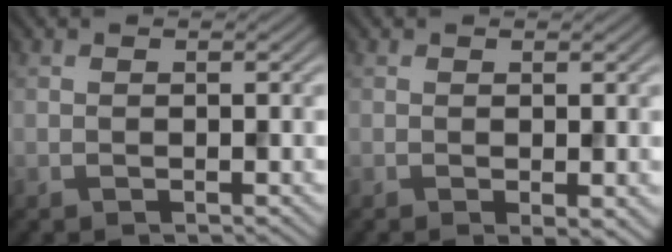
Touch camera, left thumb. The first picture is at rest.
{"total": 1.6, "force": [-0.2, 0.4, 1.6], "torque": [-0.025, -0.009, -0.004]}